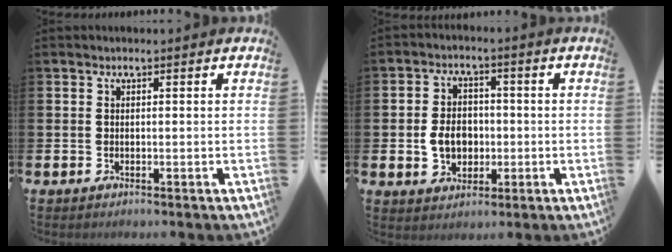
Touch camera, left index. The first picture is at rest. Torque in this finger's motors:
{"motor_torque": [0.62, -0.09, 0.17, 0.13]}